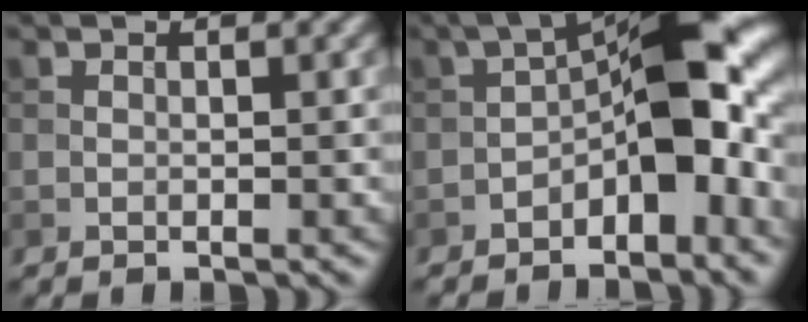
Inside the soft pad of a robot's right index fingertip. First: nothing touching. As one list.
[{"total": 10.0, "force": [-2.5, 4.3, 8.7], "torque": [-0.121, 0.026, -0.054]}]